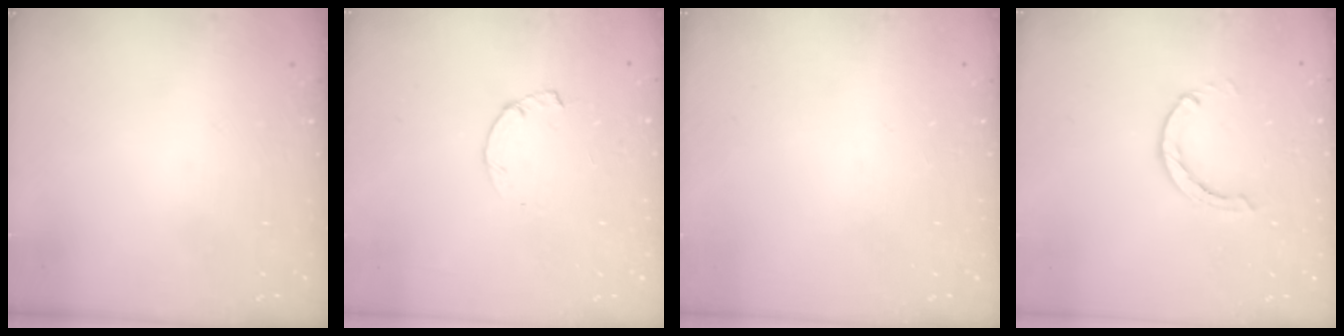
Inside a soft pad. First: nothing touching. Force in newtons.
{"total": 1.0, "press": 0.9, "slide": 0.2}
{"total": 0.0}
{"total": 0.0}